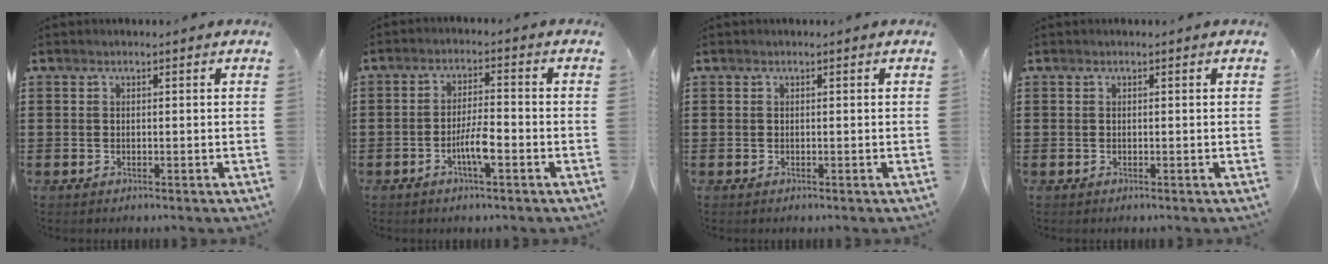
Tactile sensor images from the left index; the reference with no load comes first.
{"total": 4.8, "force": [-1.9, 1.0, 4.3], "torque": [-0.087, 0.001, -0.039]}
{"total": 0.0}
{"total": 0.0}